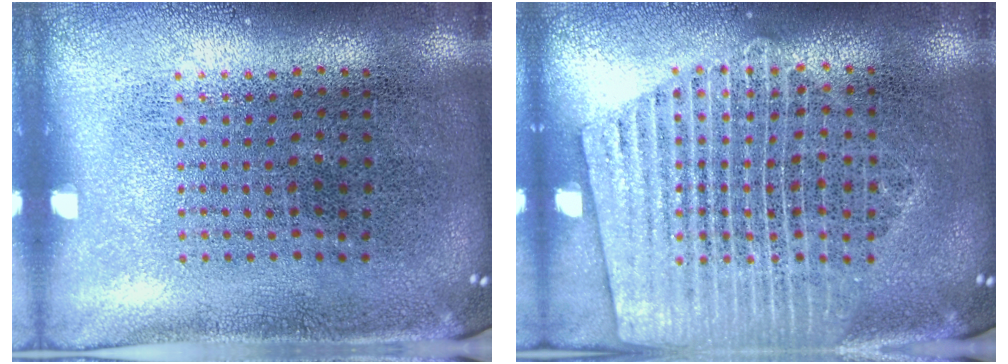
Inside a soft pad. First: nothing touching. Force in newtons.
{"total": 1.8, "press": 1.8, "slide": 0.3}